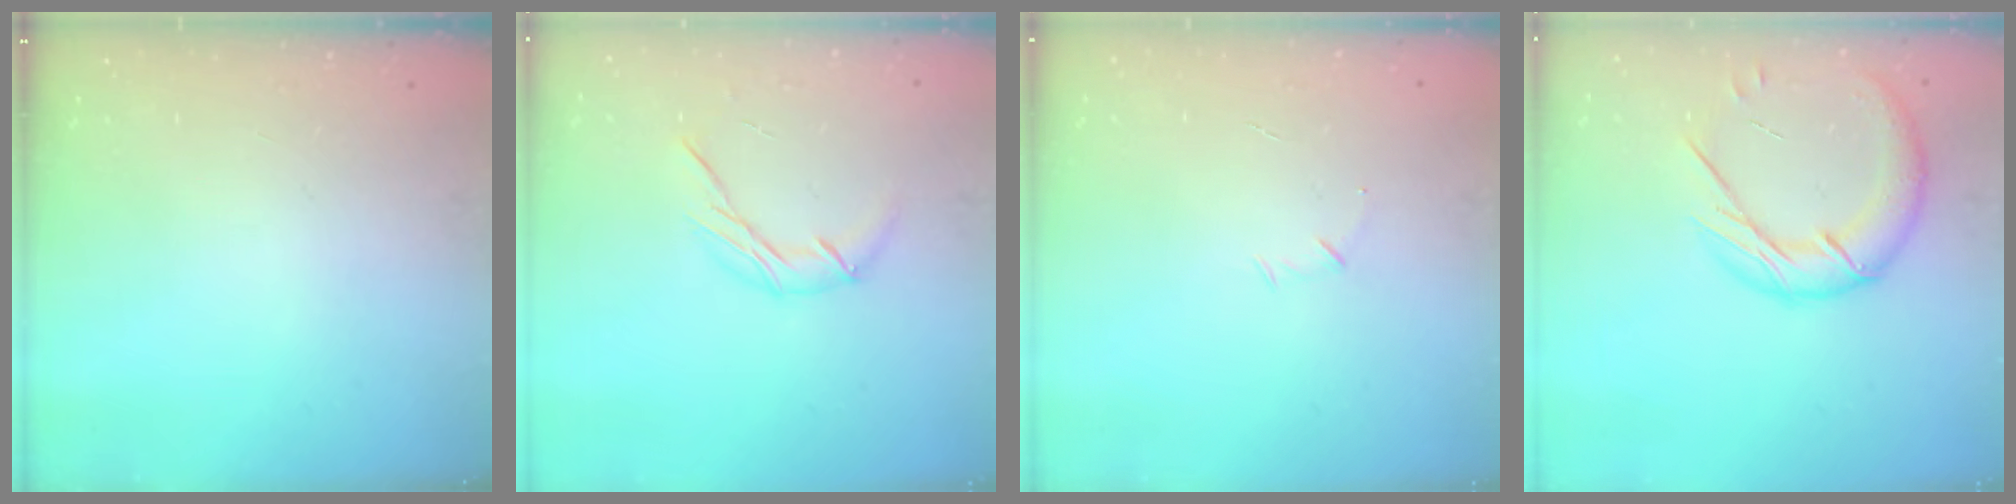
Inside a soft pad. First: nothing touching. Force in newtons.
{"total": 7.4, "press": 7.3, "slide": 0.5}
{"total": 3.8, "press": 3.7, "slide": 1.0}
{"total": 15.9, "press": 15.7, "slide": 2.1}